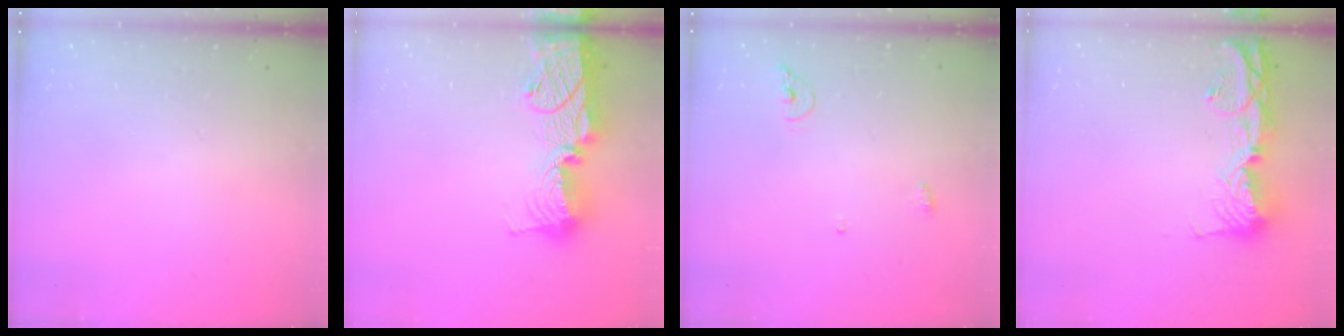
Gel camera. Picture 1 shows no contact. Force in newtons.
{"total": 17.5, "press": 17.4, "slide": 1.3}
{"total": 5.6, "press": 5.5, "slide": 1.0}
{"total": 14.4, "press": 14.3, "slide": 1.5}